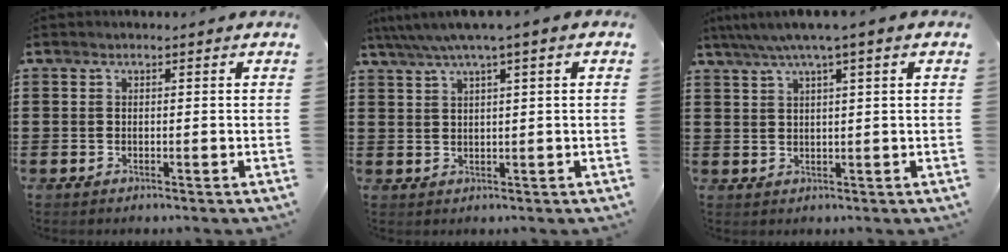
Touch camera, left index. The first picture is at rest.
{"total": 3.1, "force": [1.4, 0.0, 2.8], "torque": [-0.055, 0.001, 0.022]}
{"total": 3.3, "force": [1.5, -0.1, 2.9], "torque": [-0.058, 0.002, 0.024]}